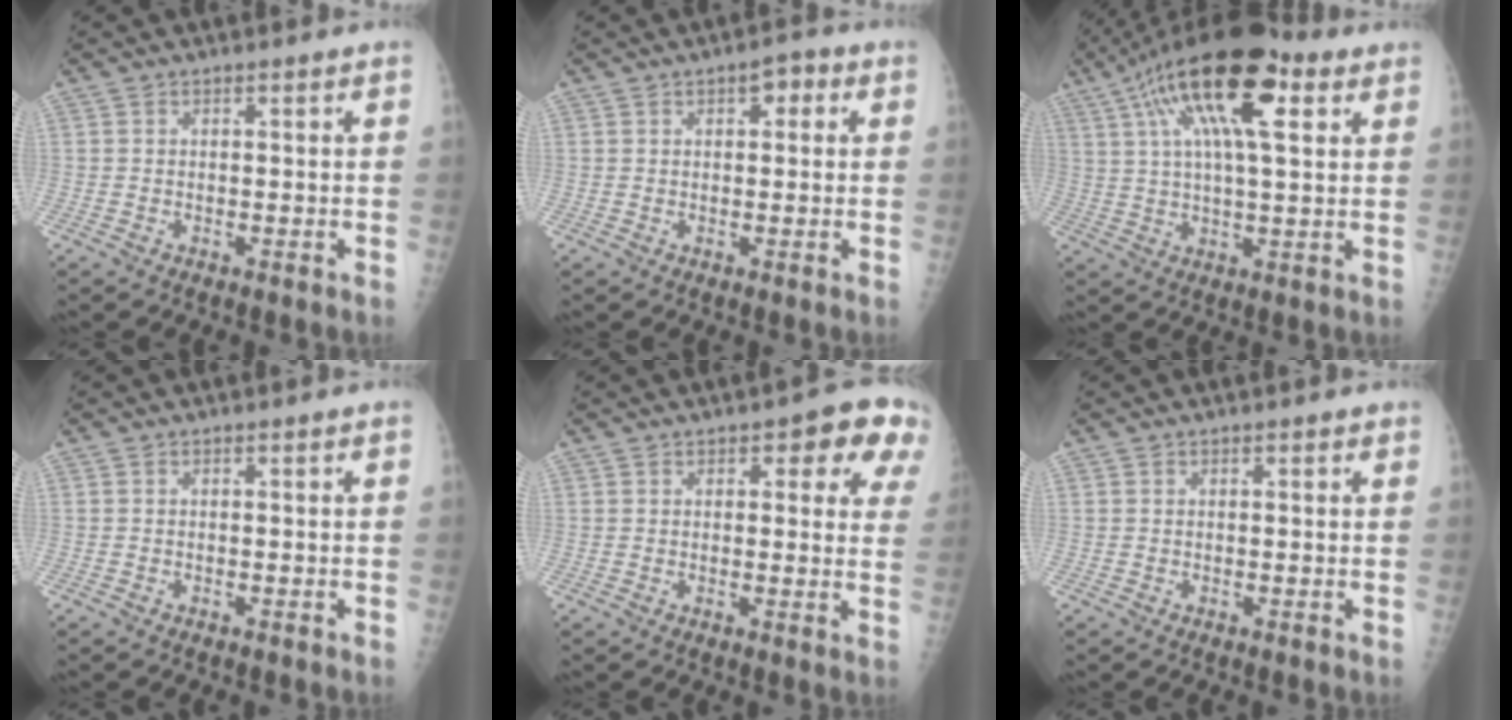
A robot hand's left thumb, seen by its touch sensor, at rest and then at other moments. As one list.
[{"total": 3.6, "force": [1.3, 2.1, 2.6], "torque": [-0.015, 0.004, 0.012]}, {"total": 19.6, "force": [8.3, 6.7, 16.5], "torque": [-0.287, 0.010, 0.135]}, {"total": 0.0}, {"total": 8.6, "force": [4.6, 4.3, 5.9], "torque": [-0.021, -0.013, 0.045]}, {"total": 0.8, "force": [0.5, 0.4, 0.3], "torque": [-0.002, -0.003, 0.004]}]